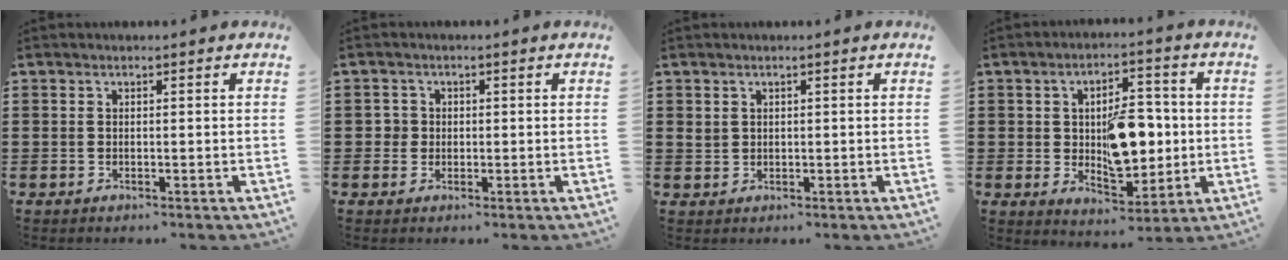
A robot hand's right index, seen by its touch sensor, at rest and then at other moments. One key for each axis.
{"total": 1.9, "fx": 0.0, "fy": 1.8, "fz": 0.5, "tx": -0.017, "ty": 0.009, "tz": -0.003}
{"total": 1.2, "fx": 0.7, "fy": 0.9, "fz": 0.3, "tx": -0.007, "ty": 0.005, "tz": 0.014}
{"total": 9.7, "fx": 0.1, "fy": 5.7, "fz": 7.9, "tx": -0.107, "ty": 0.004, "tz": 0.000}